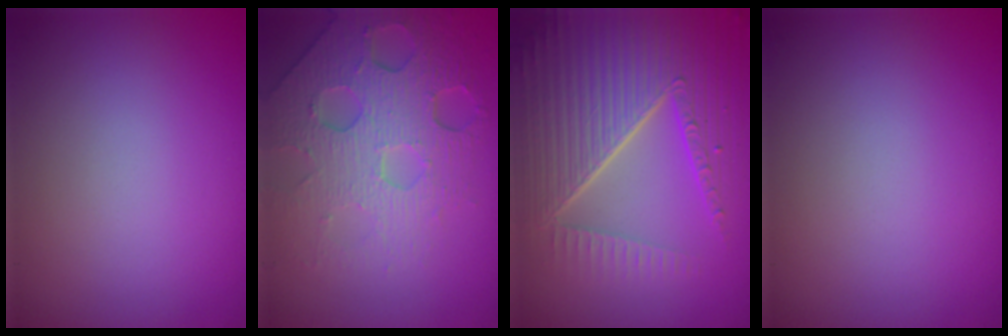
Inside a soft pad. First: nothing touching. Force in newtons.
{"total": 7.6, "press": 5.2, "slide": 5.5}
{"total": 8.5, "press": 6.0, "slide": 6.1}
{"total": 0.0}